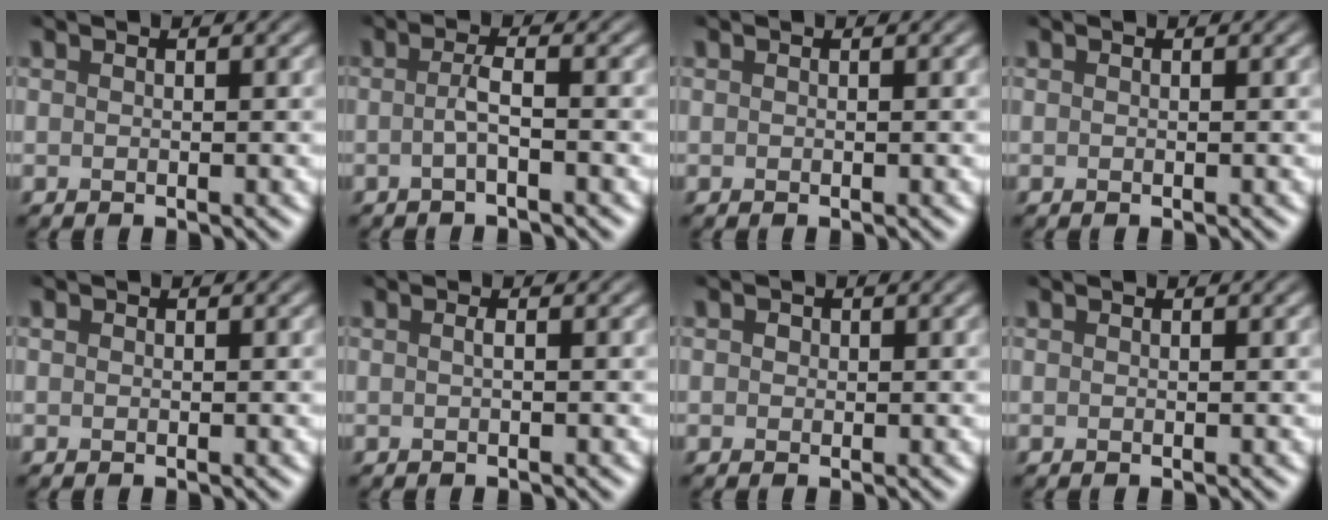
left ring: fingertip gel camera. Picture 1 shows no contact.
{"total": 1.8, "force": [-0.5, 0.3, 1.7], "torque": [-0.032, 0.001, -0.014]}
{"total": 0.0}
{"total": 0.0}
{"total": 0.0}
{"total": 0.6, "force": [0.0, 0.2, 0.6], "torque": [-0.010, 0.002, -0.001]}
{"total": 0.6, "force": [0.1, 0.5, 0.2], "torque": [-0.001, -0.002, 0.001]}
{"total": 0.0}